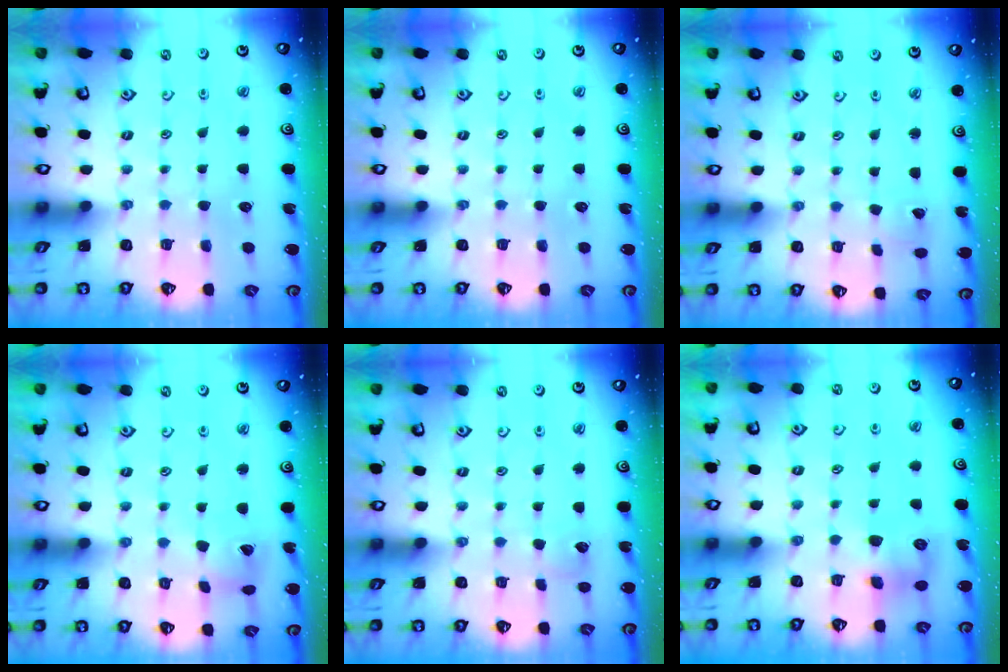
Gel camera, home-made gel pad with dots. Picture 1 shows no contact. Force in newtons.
{"total": 0.0}
{"total": 2.4, "press": 2.4, "slide": 0.2}
{"total": 6.4, "press": 6.3, "slide": 0.9}
{"total": 3.2, "press": 3.2, "slide": 0.4}
{"total": 8.5, "press": 8.5, "slide": 0.8}